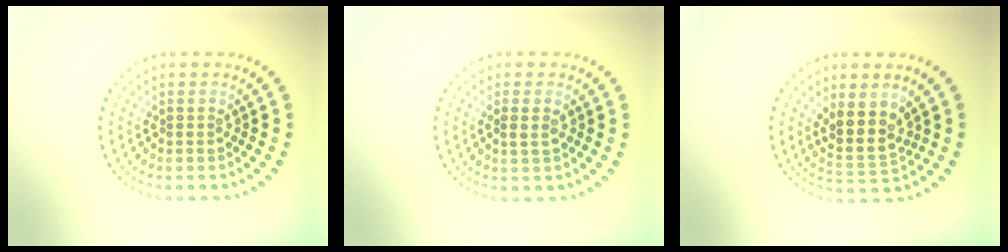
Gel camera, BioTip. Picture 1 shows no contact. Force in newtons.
{"total": 0.6, "press": 0.6, "slide": 0.2}
{"total": 3.3, "press": 2.7, "slide": 1.9}